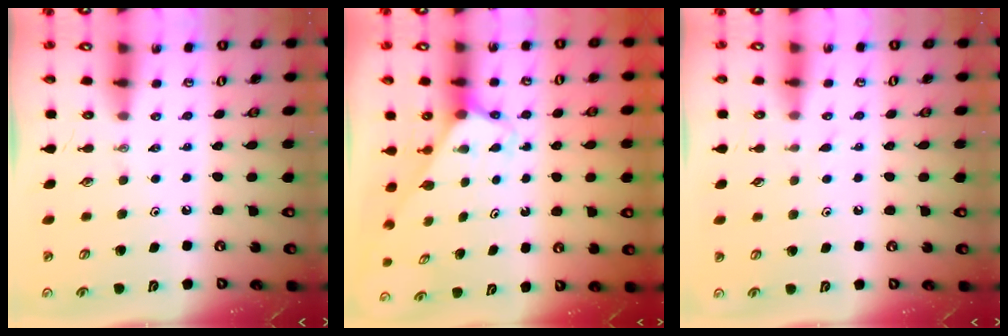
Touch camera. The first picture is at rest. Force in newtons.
{"total": 2.6, "press": 2.6, "slide": 0.1}
{"total": 5.9, "press": 5.8, "slide": 0.5}